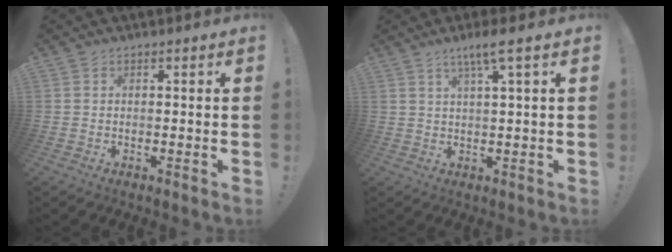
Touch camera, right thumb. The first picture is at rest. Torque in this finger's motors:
{"motor_torque": [0.02, 0.17, 0.50, 0.10, 0.11]}